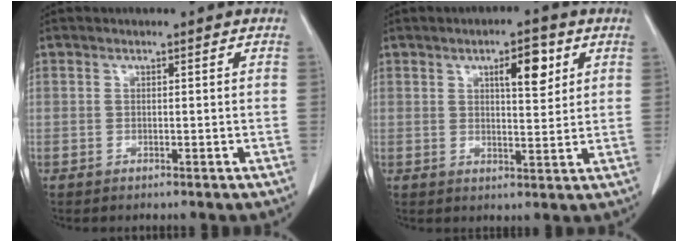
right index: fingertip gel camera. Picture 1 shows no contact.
{"total": 5.8, "force": [2.6, 1.6, 4.9], "torque": [-0.076, 0.002, 0.039]}